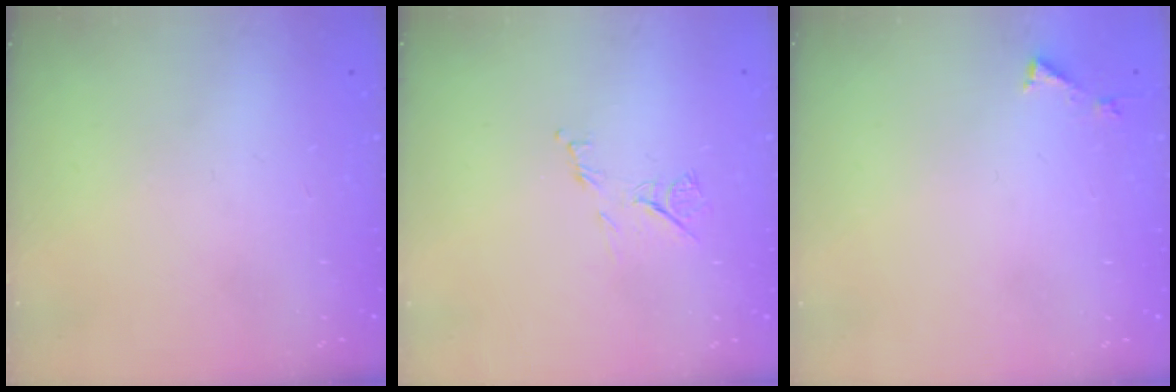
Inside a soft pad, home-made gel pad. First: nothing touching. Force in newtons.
{"total": 6.6, "press": 6.5, "slide": 0.9}
{"total": 3.0, "press": 3.0, "slide": 0.2}